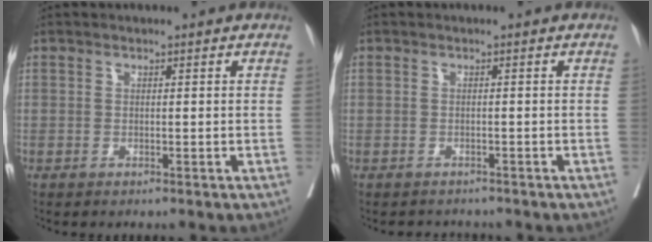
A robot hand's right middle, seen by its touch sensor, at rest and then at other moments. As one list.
[{"total": 2.2, "force": [-2.0, 0.9, -0.3], "torque": [0.005, -0.002, -0.033]}]